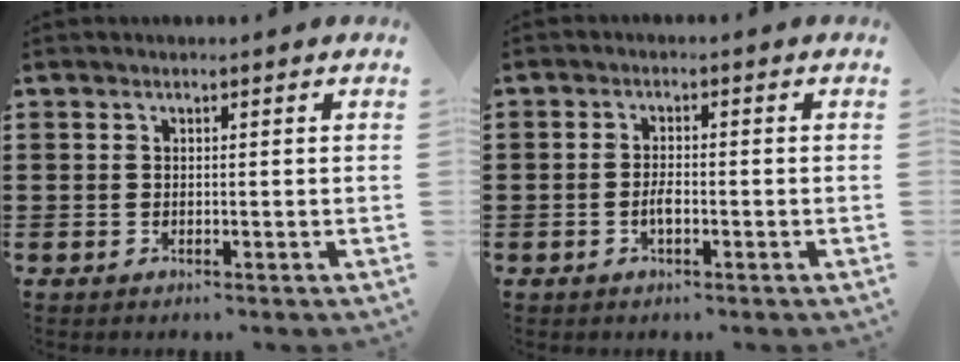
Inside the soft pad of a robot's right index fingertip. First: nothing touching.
{"total": 2.2, "force": [-0.8, 0.8, 1.9], "torque": [-0.043, -0.002, -0.017]}